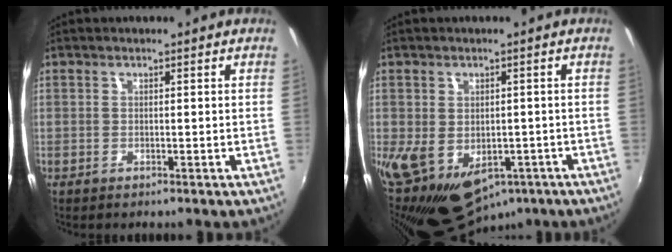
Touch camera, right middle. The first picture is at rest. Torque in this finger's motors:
{"motor_torque": [1.97, -0.04, 1.06, 0.21]}